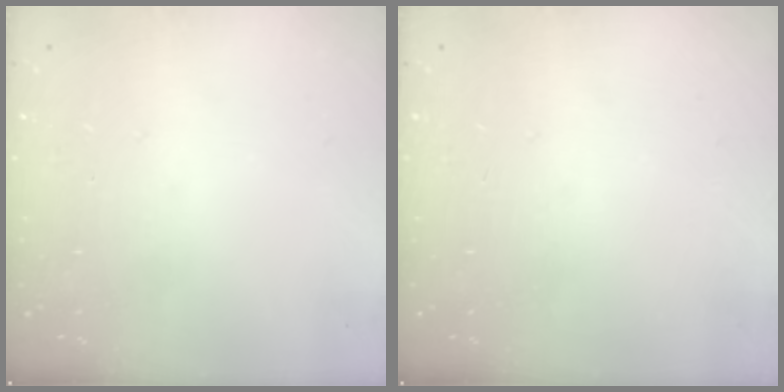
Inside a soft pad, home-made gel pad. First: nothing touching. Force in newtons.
{"total": 0.0}